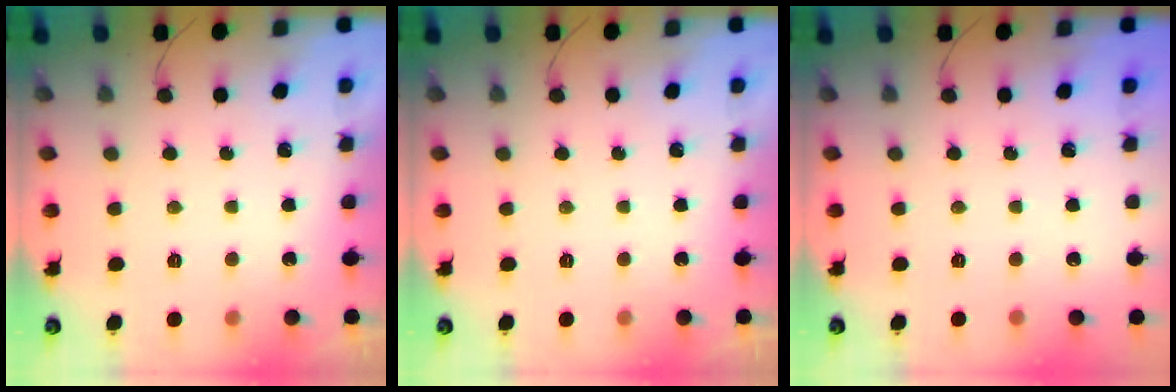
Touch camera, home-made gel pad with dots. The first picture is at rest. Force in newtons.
{"total": 0.0}
{"total": 0.0}